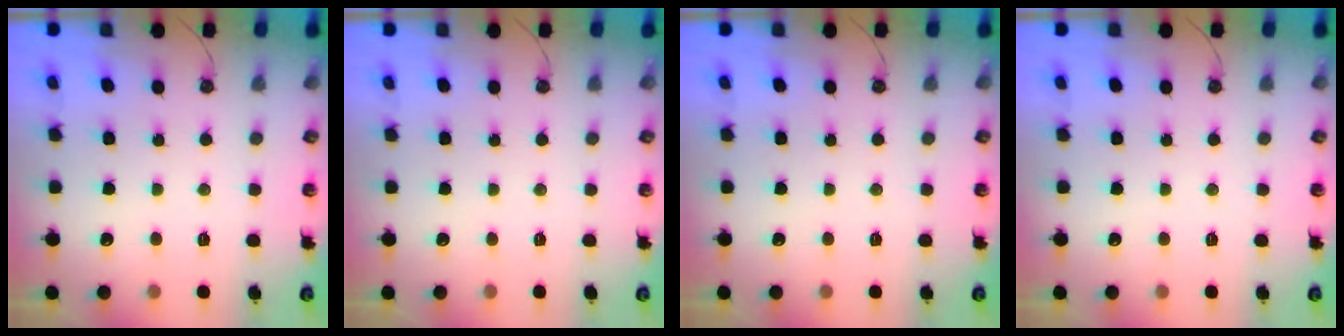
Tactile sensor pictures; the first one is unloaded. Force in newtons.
{"total": 0.0}
{"total": 0.0}
{"total": 0.0}